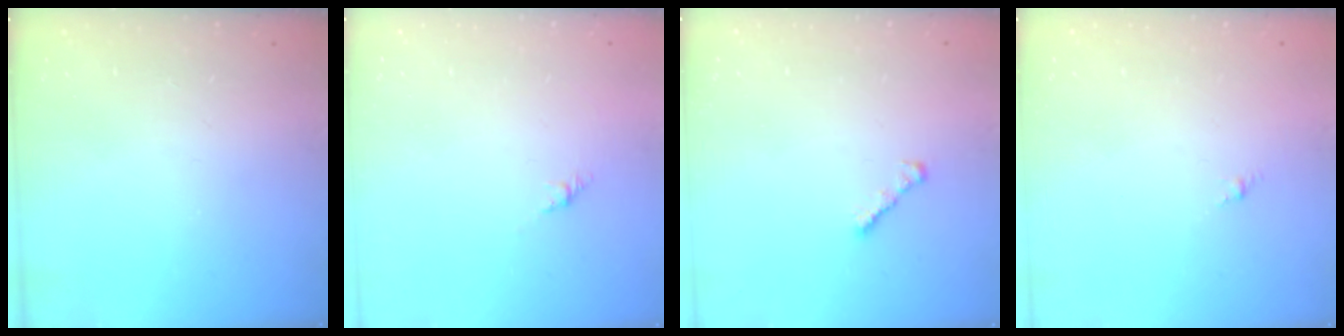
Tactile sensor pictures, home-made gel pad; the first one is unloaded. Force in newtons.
{"total": 2.7, "press": 2.6, "slide": 0.7}
{"total": 2.4, "press": 2.3, "slide": 0.6}
{"total": 0.0}